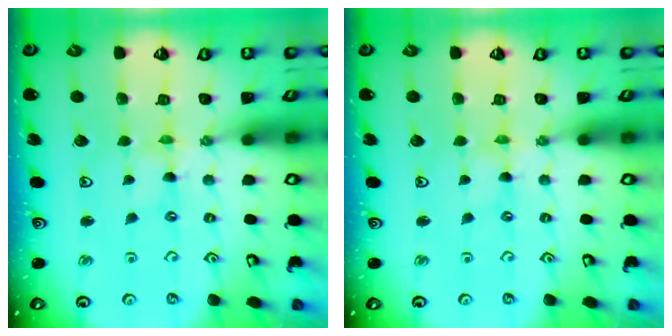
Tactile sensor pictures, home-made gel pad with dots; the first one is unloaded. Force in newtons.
{"total": 0.0}